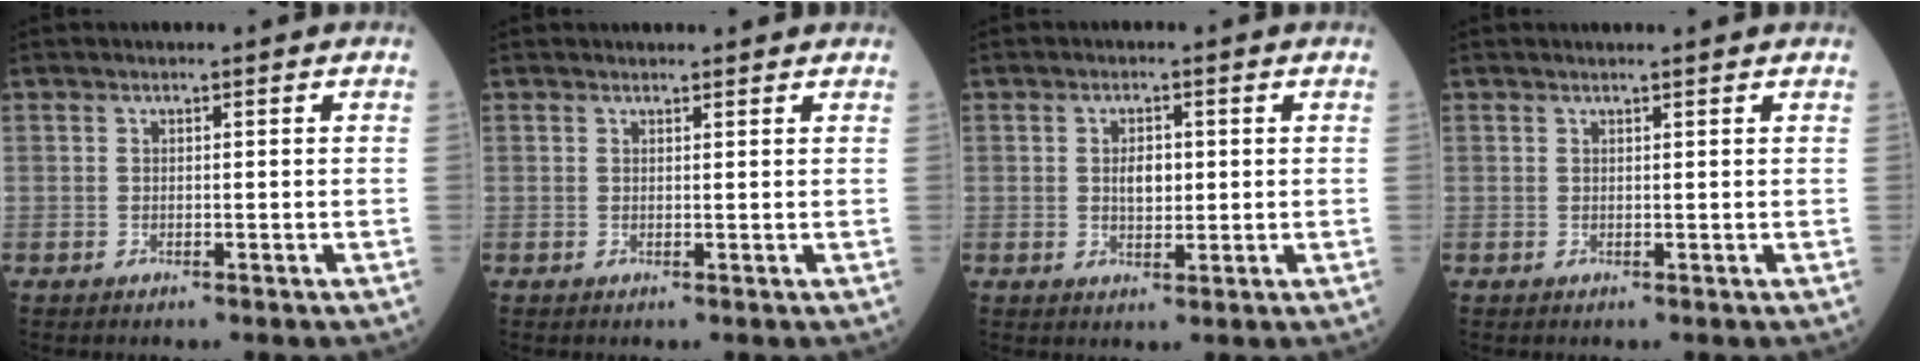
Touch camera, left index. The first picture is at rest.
{"total": 2.5, "force": [2.4, 0.6, 0.5], "torque": [-0.009, 0.011, 0.024]}
{"total": 3.1, "force": [0.3, 1.7, 2.5], "torque": [-0.043, 0.001, 0.005]}
{"total": 2.3, "force": [2.2, 0.0, 0.8], "torque": [-0.012, 0.008, 0.022]}